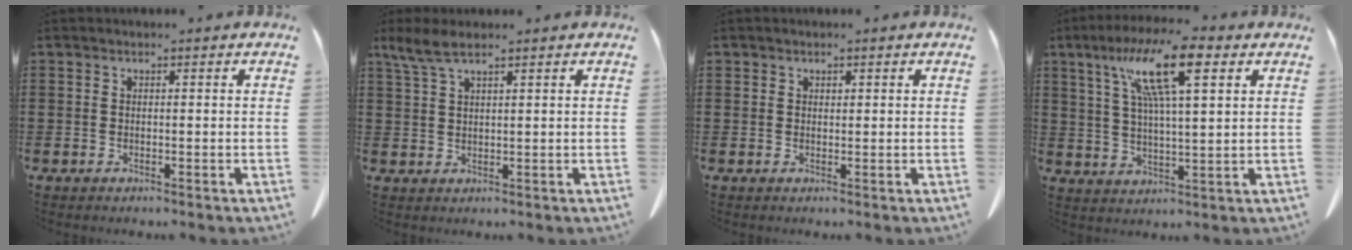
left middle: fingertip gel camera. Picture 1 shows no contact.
{"total": 4.0, "force": [2.6, 0.8, 2.9], "torque": [-0.069, 0.000, 0.046]}
{"total": 0.8, "force": [0.6, 0.5, 0.1], "torque": [-0.005, 0.001, 0.013]}
{"total": 13.5, "force": [6.9, 2.8, 11.3], "torque": [-0.224, 0.000, 0.113]}